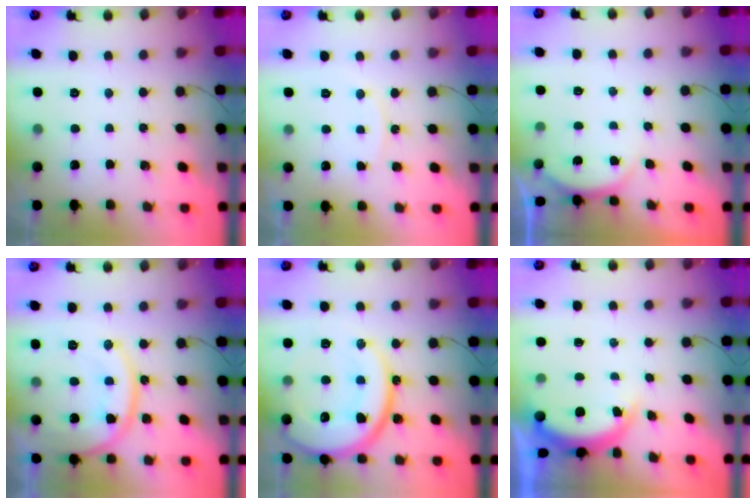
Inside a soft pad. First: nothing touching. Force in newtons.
{"total": 3.9, "press": 3.9, "slide": 0.7}
{"total": 3.2, "press": 3.2, "slide": 0.7}
{"total": 16.8, "press": 16.7, "slide": 2.1}
{"total": 22.6, "press": 22.5, "slide": 1.9}
{"total": 4.4, "press": 4.4, "slide": 0.3}